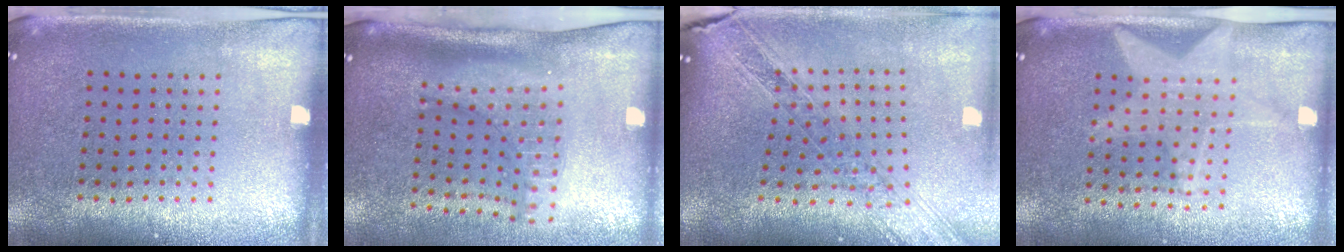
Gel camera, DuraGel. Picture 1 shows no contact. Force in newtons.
{"total": 2.3, "press": 1.6, "slide": 1.6}
{"total": 1.7, "press": 1.5, "slide": 0.8}
{"total": 1.4, "press": 1.4, "slide": 0.2}